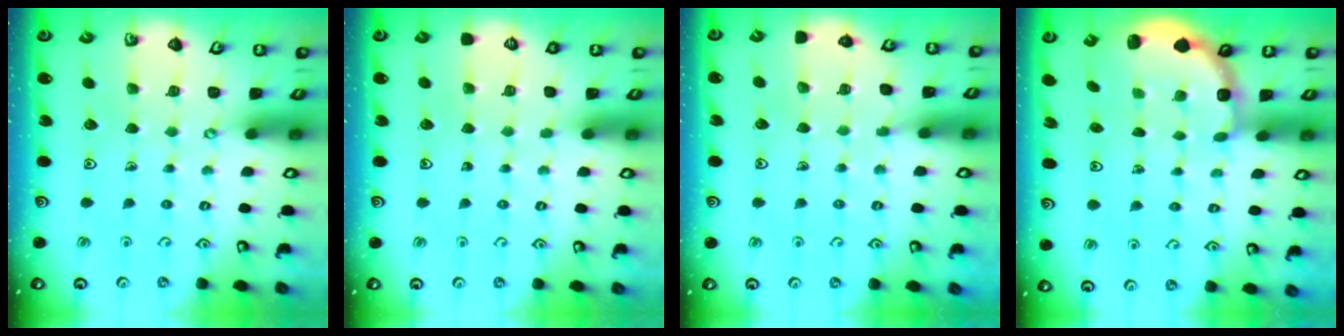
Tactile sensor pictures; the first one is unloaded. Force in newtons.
{"total": 0.0}
{"total": 5.6, "press": 5.3, "slide": 1.9}
{"total": 3.1, "press": 2.5, "slide": 1.9}